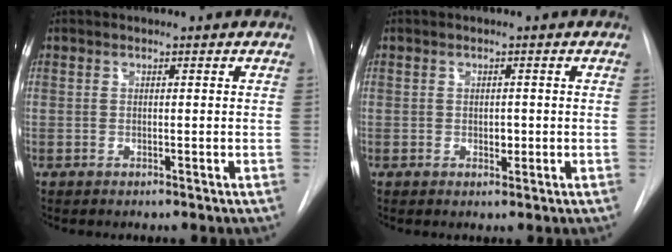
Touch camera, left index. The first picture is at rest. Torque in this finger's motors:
{"motor_torque": [0.07, 0.03, 0.04, 0.01]}